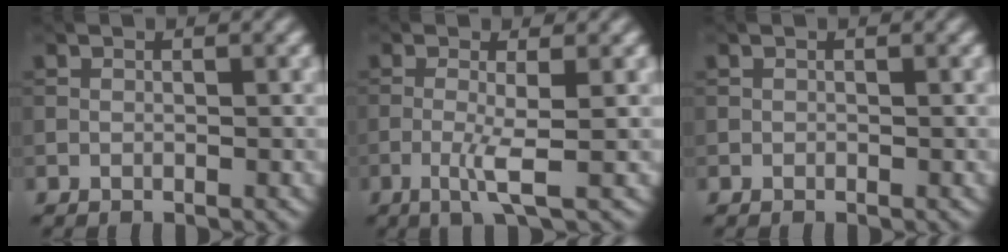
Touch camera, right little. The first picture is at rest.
{"total": 2.5, "force": [-0.4, 0.0, 2.5], "torque": [-0.045, 0.003, -0.019]}
{"total": 0.0}